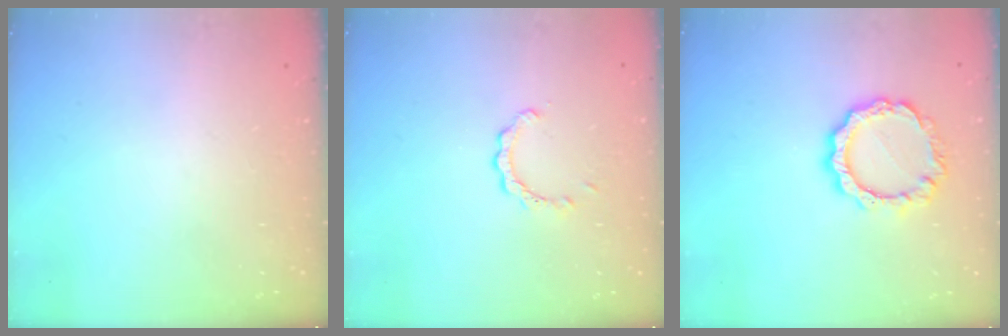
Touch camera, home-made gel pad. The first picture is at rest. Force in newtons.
{"total": 2.1, "press": 2.1, "slide": 0.1}
{"total": 10.0, "press": 9.9, "slide": 0.8}